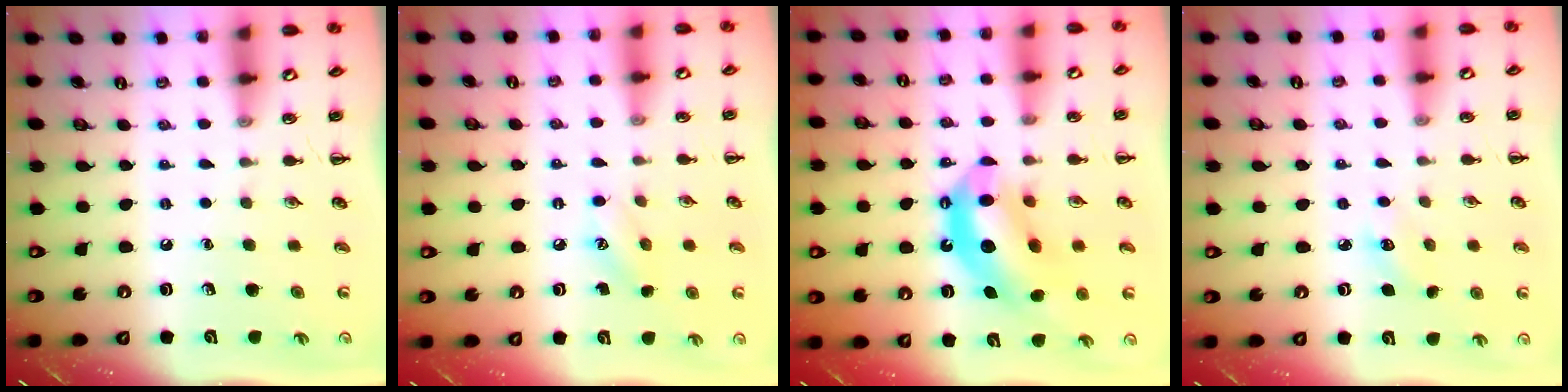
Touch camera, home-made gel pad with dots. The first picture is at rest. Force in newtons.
{"total": 7.7, "press": 7.5, "slide": 2.0}
{"total": 13.8, "press": 13.3, "slide": 3.7}
{"total": 3.4, "press": 3.3, "slide": 0.8}